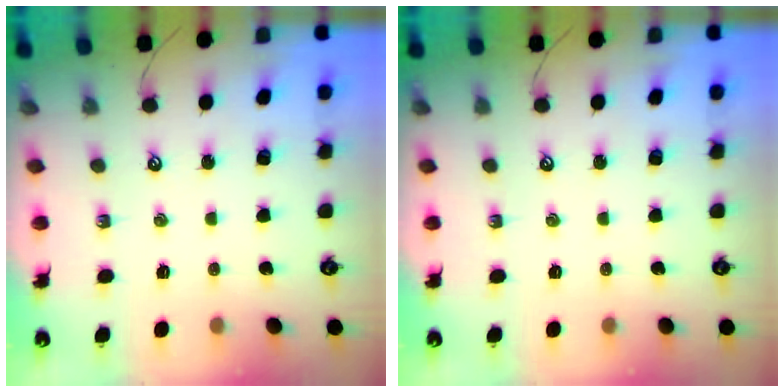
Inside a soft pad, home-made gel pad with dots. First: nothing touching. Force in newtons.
{"total": 0.0}